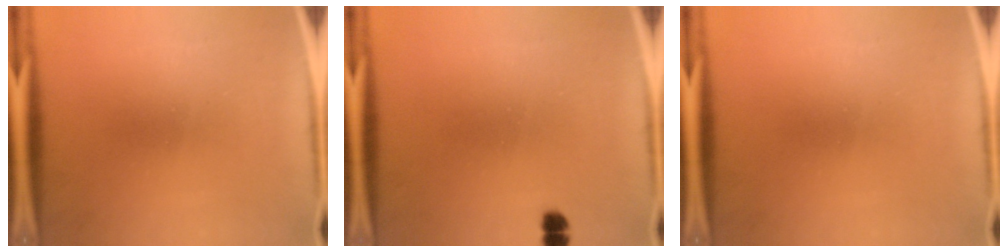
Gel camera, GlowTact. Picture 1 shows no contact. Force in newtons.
{"total": 1.4}
{"total": 0.0}